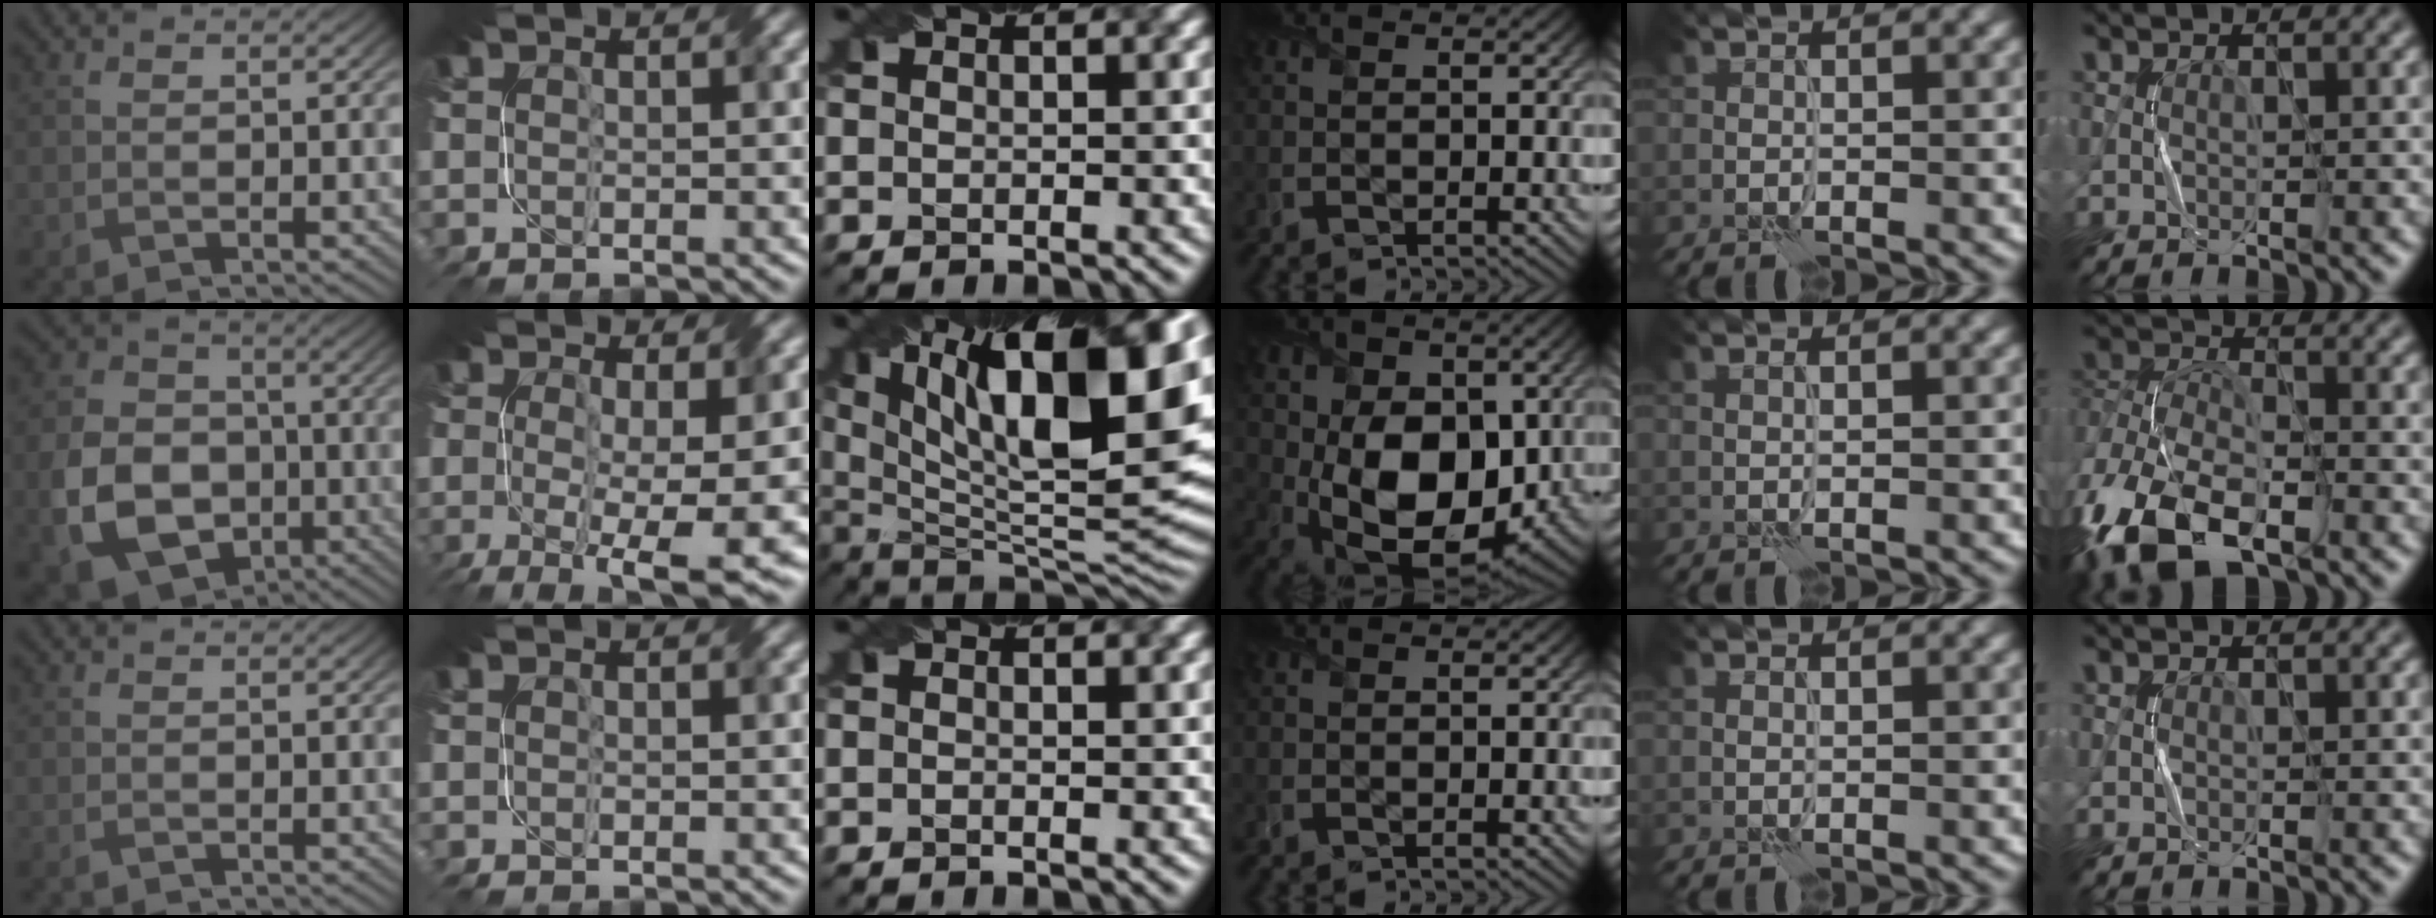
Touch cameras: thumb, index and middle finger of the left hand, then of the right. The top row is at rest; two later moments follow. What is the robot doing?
{"motion": "fold", "object": "netting"}